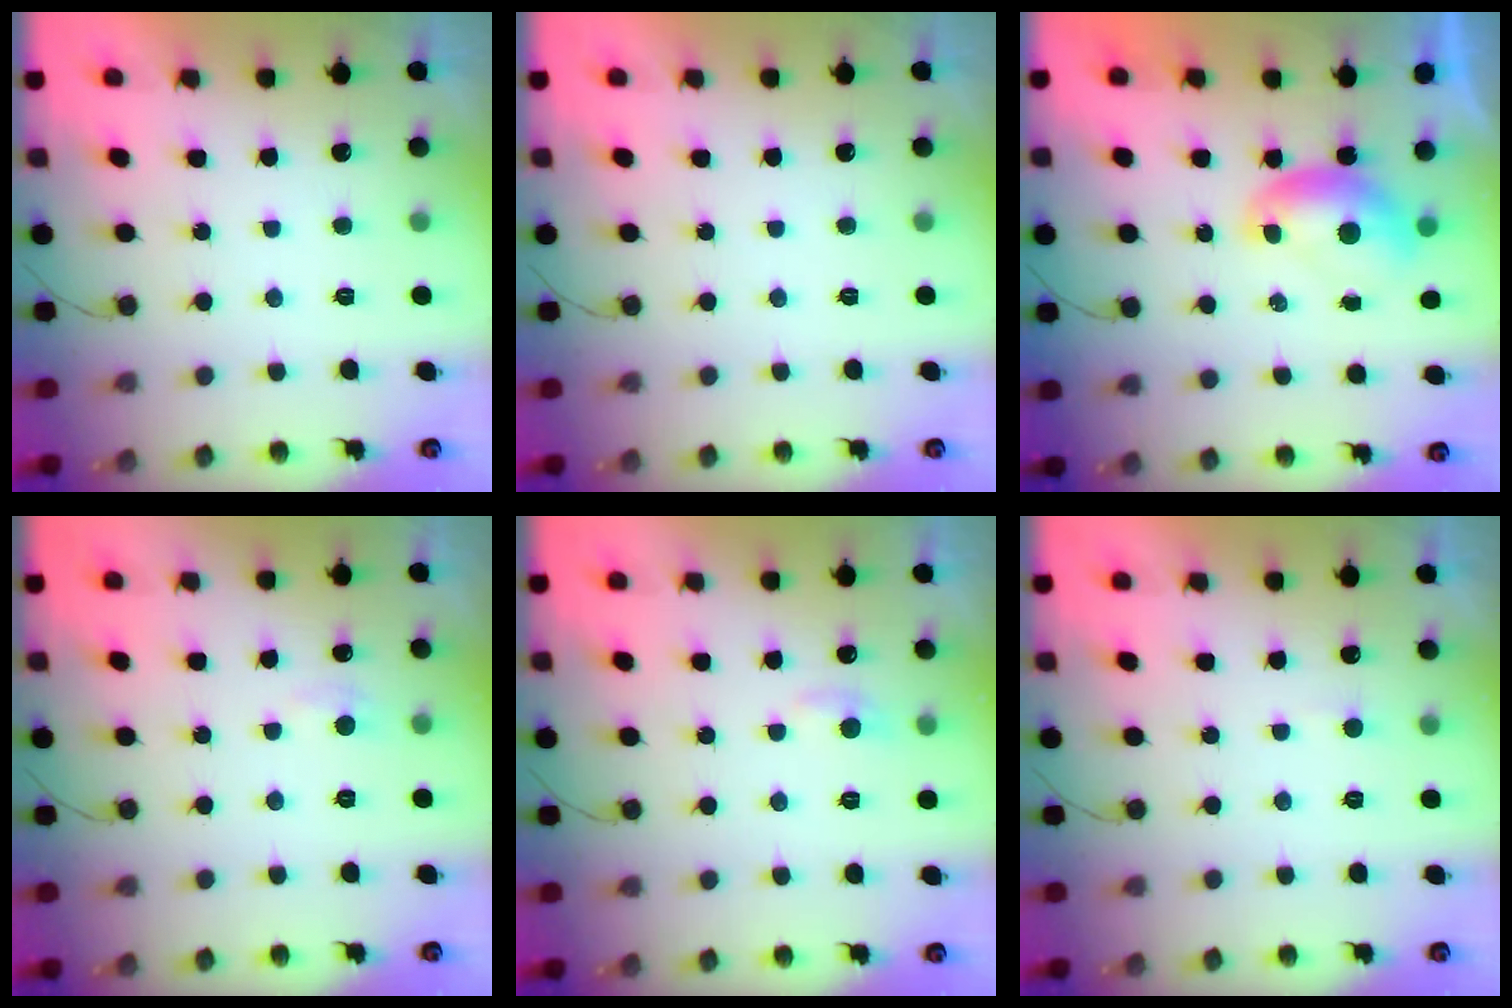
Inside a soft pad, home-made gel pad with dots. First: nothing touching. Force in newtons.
{"total": 0.0}
{"total": 7.0, "press": 7.0, "slide": 0.1}
{"total": 2.8, "press": 2.7, "slide": 0.4}
{"total": 4.8, "press": 4.7, "slide": 0.6}
{"total": 2.9, "press": 2.9, "slide": 0.3}